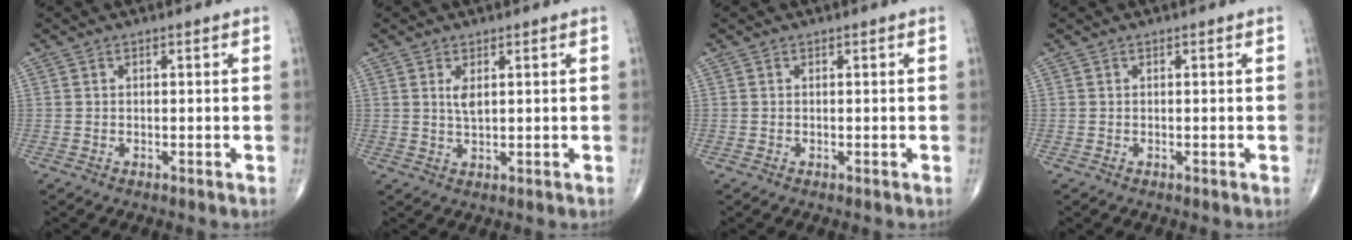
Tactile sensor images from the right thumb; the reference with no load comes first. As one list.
[{"total": 2.5, "force": [0.9, 1.0, 2.2], "torque": [-0.041, -0.008, 0.022]}, {"total": 0.0}, {"total": 0.0}]